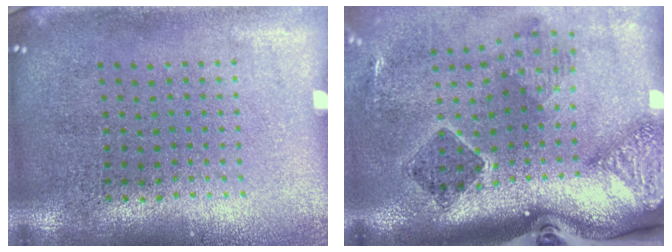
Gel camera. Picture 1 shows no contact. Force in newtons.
{"total": 2.8, "press": 1.9, "slide": 2.1}